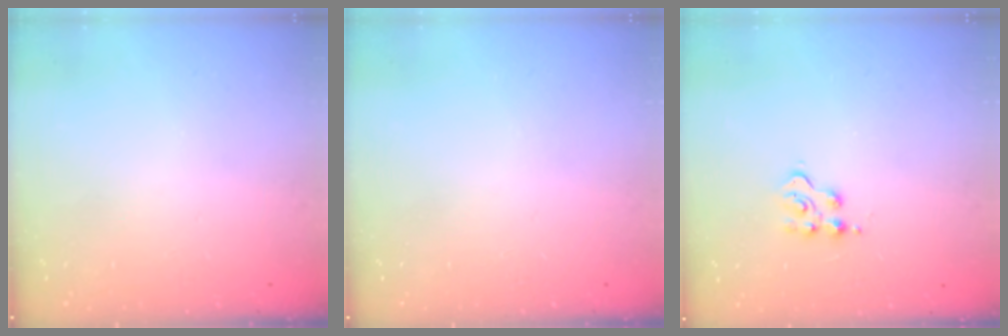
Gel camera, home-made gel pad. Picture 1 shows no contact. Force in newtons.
{"total": 0.0}
{"total": 4.2, "press": 4.1, "slide": 0.5}